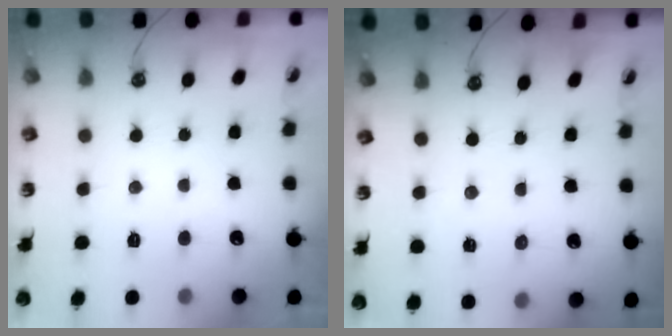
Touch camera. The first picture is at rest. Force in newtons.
{"total": 2.6, "press": 2.6, "slide": 0.3}